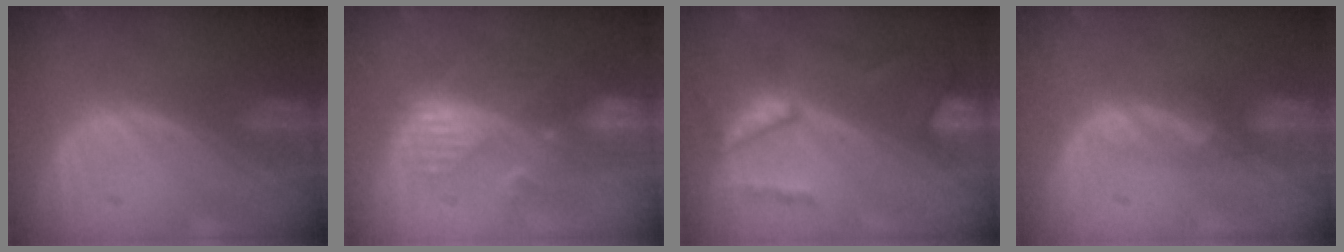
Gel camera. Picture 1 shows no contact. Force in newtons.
{"total": 8.8, "press": 8.0, "slide": 3.8}
{"total": 7.4, "press": 6.5, "slide": 3.4}
{"total": 3.1, "press": 2.7, "slide": 1.6}